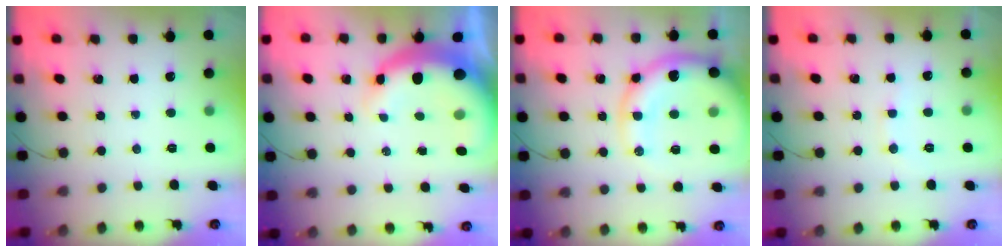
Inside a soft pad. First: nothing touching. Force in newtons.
{"total": 10.4, "press": 10.2, "slide": 2.0}
{"total": 17.7, "press": 17.3, "slide": 3.9}
{"total": 5.0, "press": 4.8, "slide": 1.2}